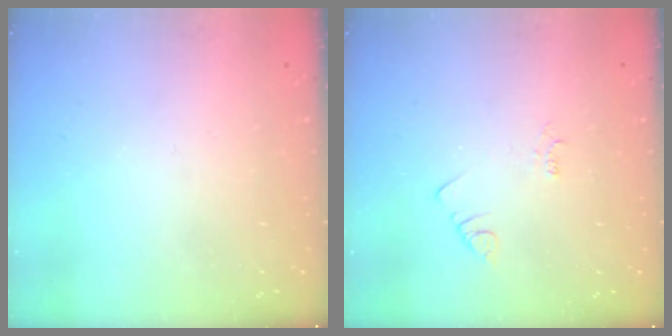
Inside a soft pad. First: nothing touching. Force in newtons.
{"total": 1.9, "press": 1.9, "slide": 0.3}